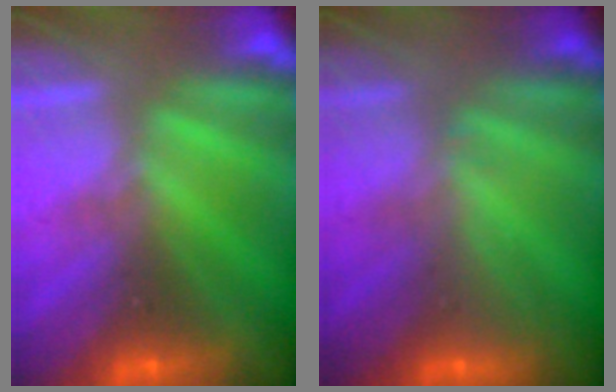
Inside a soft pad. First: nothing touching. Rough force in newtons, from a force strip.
{"total": 2.3}